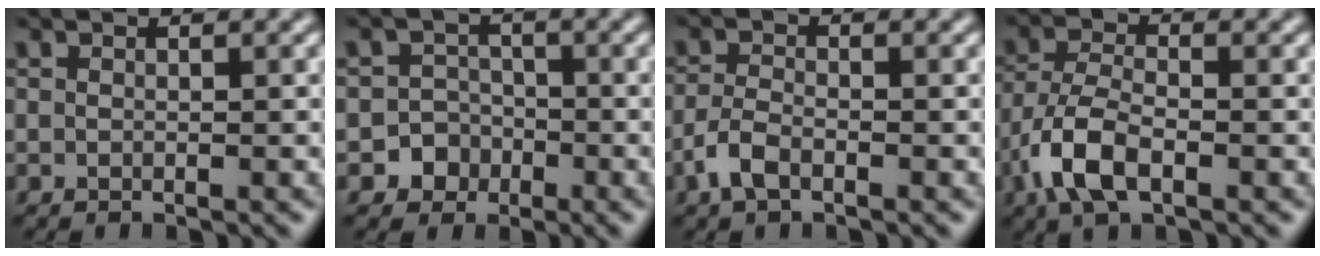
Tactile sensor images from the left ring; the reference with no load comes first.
{"total": 3.4, "force": [-1.6, 2.9, 0.2], "torque": [0.036, 0.004, -0.037]}
{"total": 2.4, "force": [-1.4, 1.1, 1.6], "torque": [-0.036, 0.001, -0.036]}
{"total": 5.3, "force": [-2.5, 2.4, 4.0], "torque": [-0.089, -0.002, -0.057]}